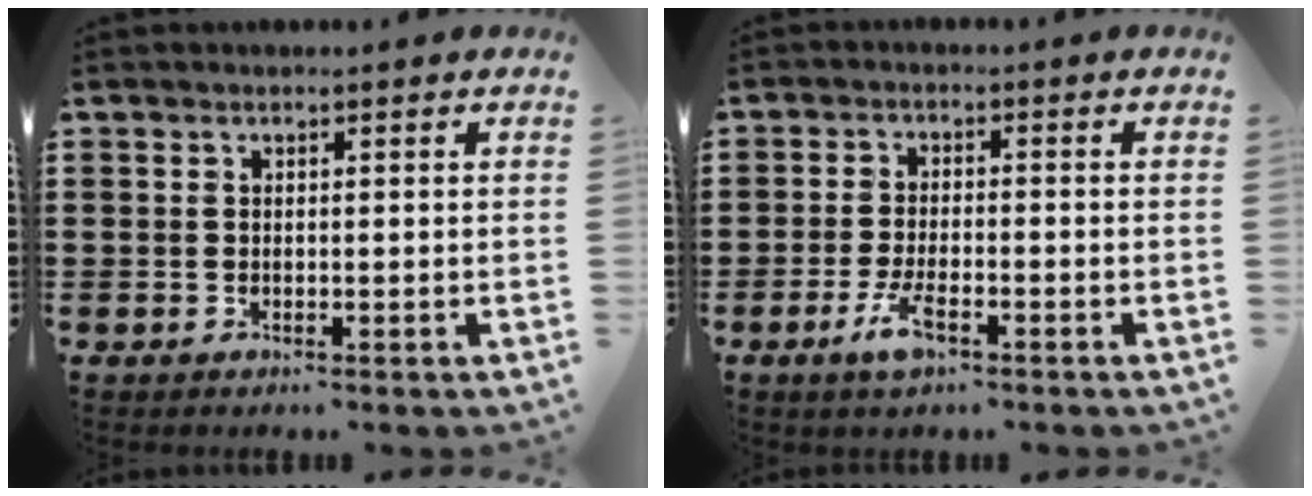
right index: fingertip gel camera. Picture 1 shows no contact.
{"total": 4.5, "force": [-2.3, 1.4, 3.5], "torque": [-0.084, -0.007, -0.049]}